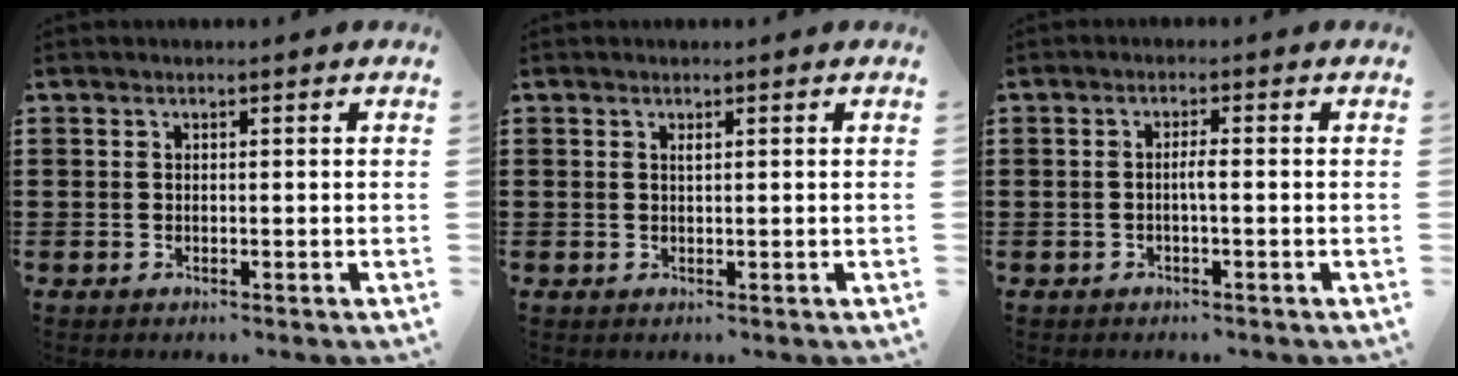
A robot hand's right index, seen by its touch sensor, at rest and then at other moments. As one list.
[{"total": 0.6, "force": [0.2, 0.0, 0.5], "torque": [-0.010, -0.002, 0.005]}, {"total": 1.6, "force": [-0.4, 0.0, 1.6], "torque": [-0.029, -0.001, -0.008]}]